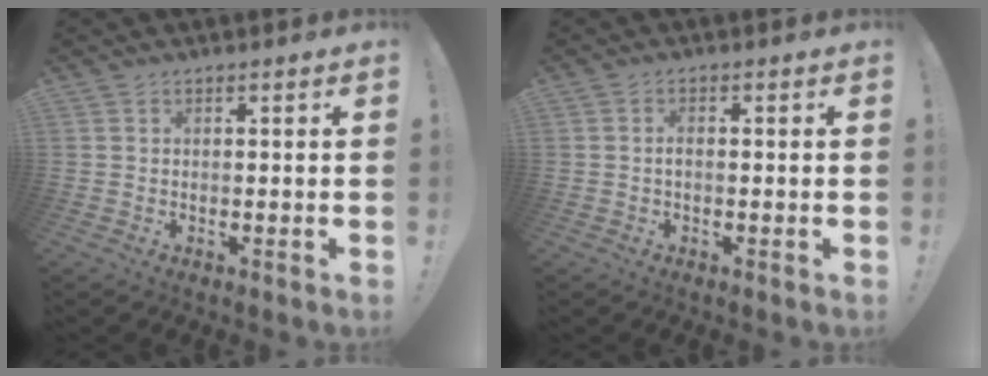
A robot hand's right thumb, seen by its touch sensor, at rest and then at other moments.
{"total": 1.5, "force": [-0.6, 0.6, 1.2], "torque": [-0.028, 0.005, -0.009]}